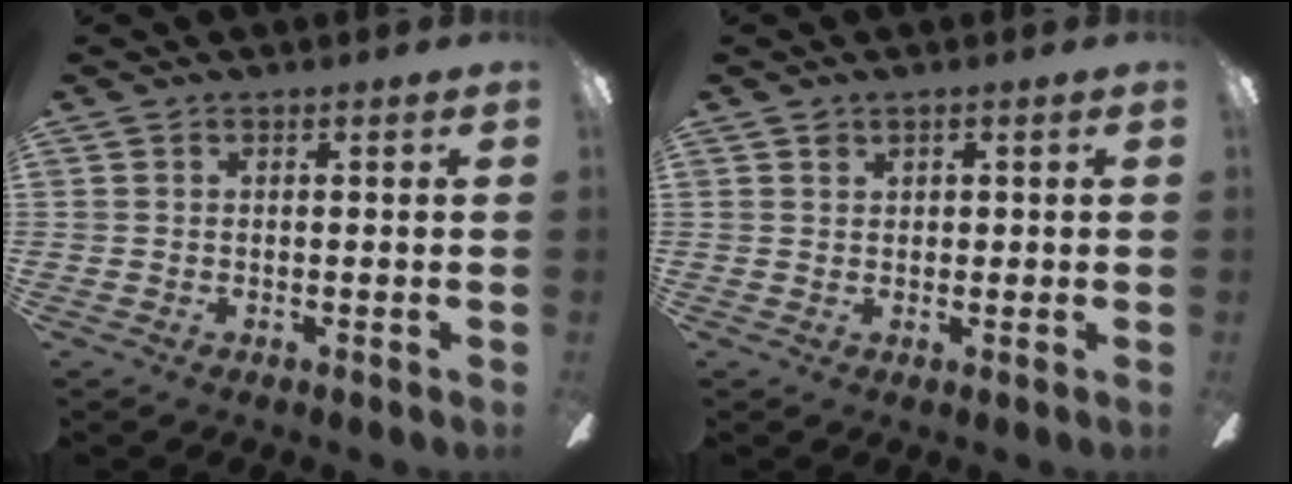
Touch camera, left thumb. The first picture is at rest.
{"total": 1.1, "force": [0.7, 0.8, 0.3], "torque": [-0.007, 0.002, 0.014]}